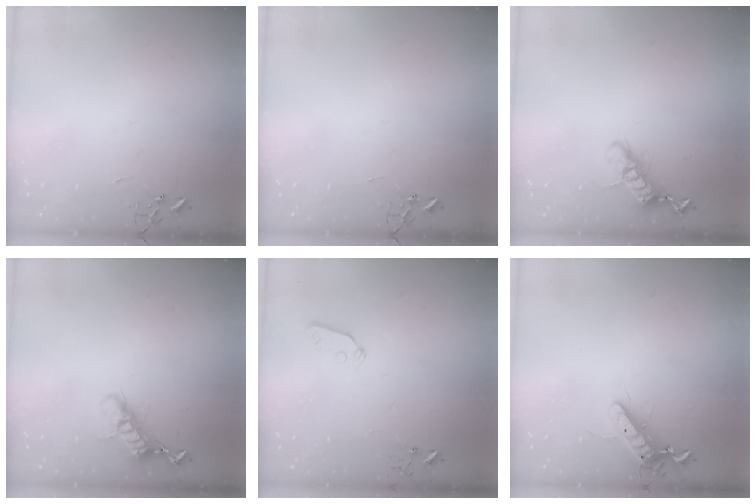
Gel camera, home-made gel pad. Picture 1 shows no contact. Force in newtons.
{"total": 0.0}
{"total": 11.8, "press": 11.7, "slide": 1.4}
{"total": 11.9, "press": 11.9, "slide": 0.8}
{"total": 4.6, "press": 4.6, "slide": 0.3}
{"total": 11.6, "press": 11.4, "slide": 2.2}